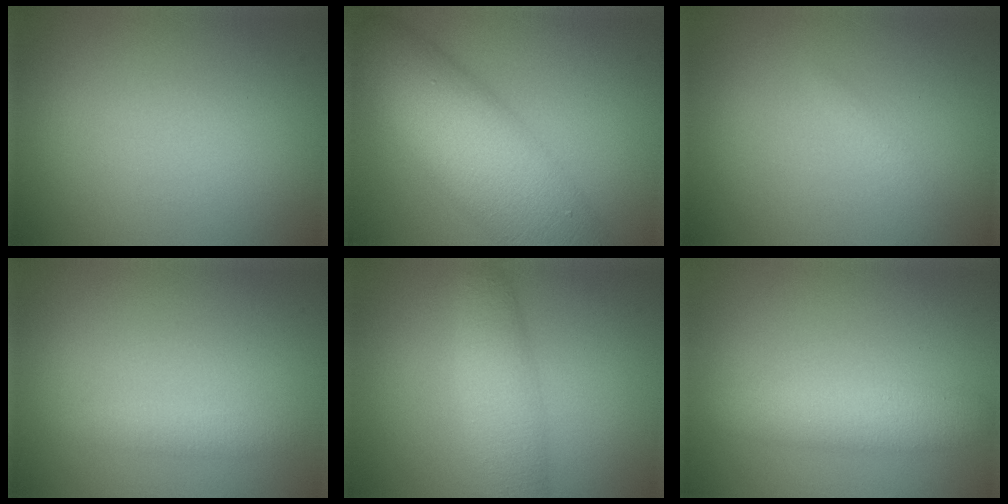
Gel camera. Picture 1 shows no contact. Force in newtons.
{"total": 11.5, "press": 11.5, "slide": 0.4}
{"total": 0.5, "press": 0.5, "slide": 0.0}
{"total": 1.4, "press": 1.4, "slide": 0.1}
{"total": 3.7, "press": 3.7, "slide": 0.0}
{"total": 3.8, "press": 3.8, "slide": 0.1}